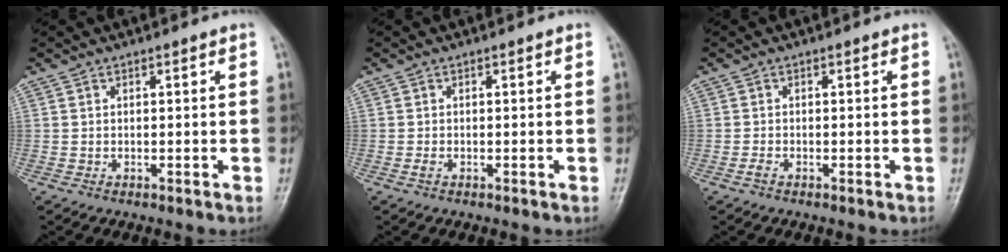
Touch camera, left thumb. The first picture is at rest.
{"total": 0.7, "force": [-0.3, 0.4, 0.5], "torque": [-0.013, -0.002, -0.007]}
{"total": 0.9, "force": [-0.5, 0.4, 0.5], "torque": [-0.013, -0.001, -0.014]}